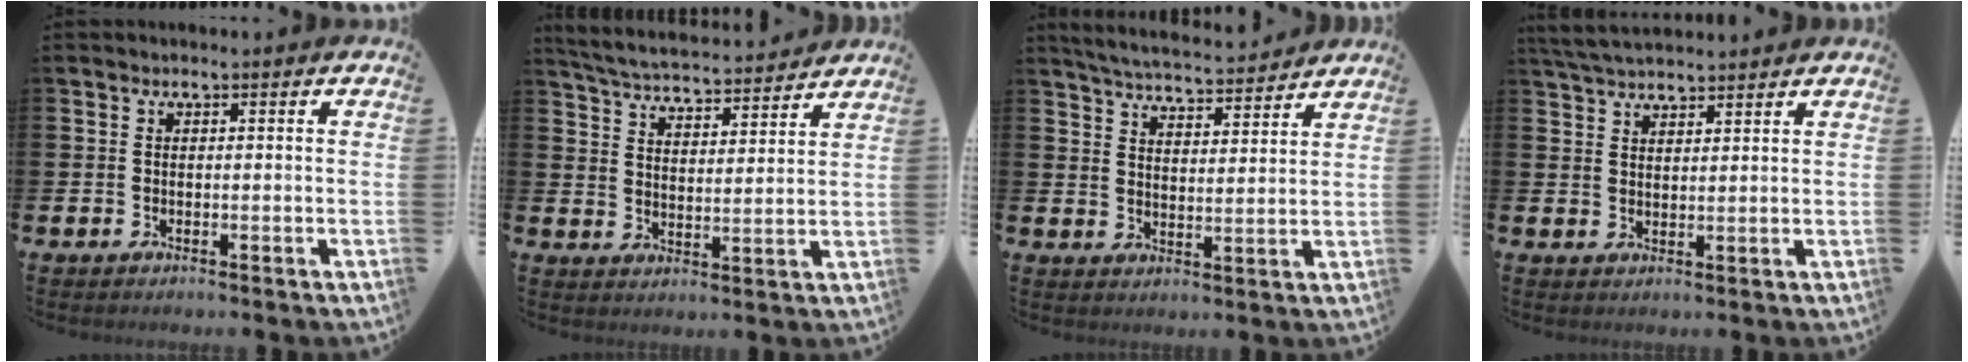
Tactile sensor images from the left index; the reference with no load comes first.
{"total": 5.2, "force": [5.1, 0.5, 0.9], "torque": [-0.042, -0.039, 0.089]}
{"total": 5.4, "force": [5.4, 0.4, 0.7], "torque": [-0.033, -0.036, 0.093]}
{"total": 4.1, "force": [3.9, 0.6, 0.9], "torque": [-0.026, -0.015, 0.072]}